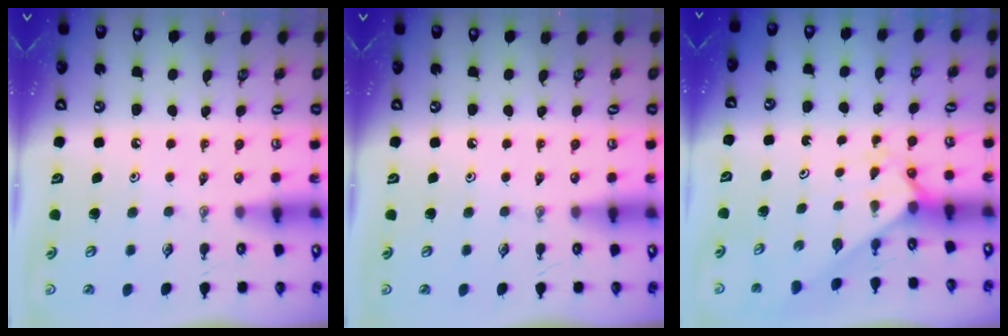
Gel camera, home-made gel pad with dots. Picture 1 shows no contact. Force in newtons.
{"total": 0.0}
{"total": 2.0, "press": 2.0, "slide": 0.2}